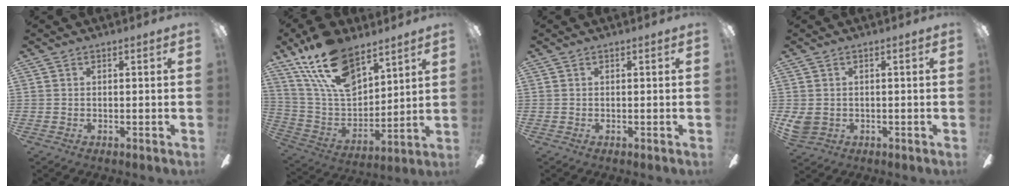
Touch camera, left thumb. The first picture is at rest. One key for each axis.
{"total": 20.2, "fx": 13.1, "fy": 10.1, "fz": 11.6, "tx": -0.238, "ty": -0.062, "tz": 0.236}
{"total": 0.0}
{"total": 3.5, "fx": 0.2, "fy": 2.9, "fz": 1.9, "tx": -0.048, "ty": -0.001, "tz": 0.004}